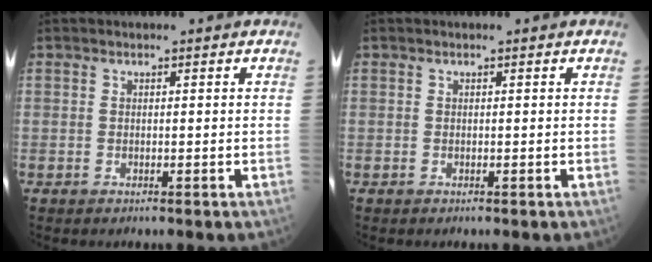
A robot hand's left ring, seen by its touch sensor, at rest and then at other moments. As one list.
[{"total": 0.0}]